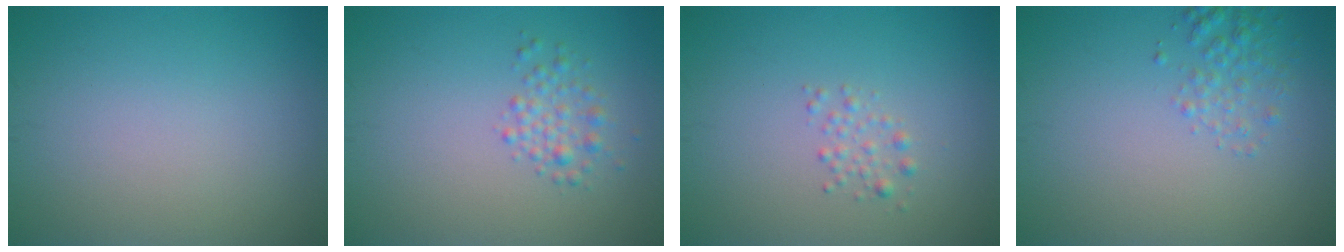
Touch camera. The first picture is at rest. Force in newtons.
{"total": 1.9, "press": 1.9, "slide": 0.0}
{"total": 1.2, "press": 1.2, "slide": 0.0}
{"total": 1.8, "press": 1.8, "slide": 0.1}